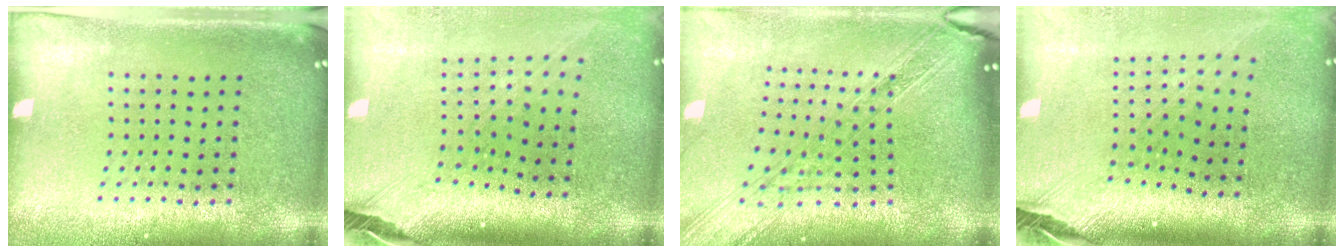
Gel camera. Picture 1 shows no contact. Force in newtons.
{"total": 2.8, "press": 2.0, "slide": 1.9}
{"total": 2.4, "press": 2.0, "slide": 1.3}
{"total": 3.0, "press": 2.1, "slide": 2.0}